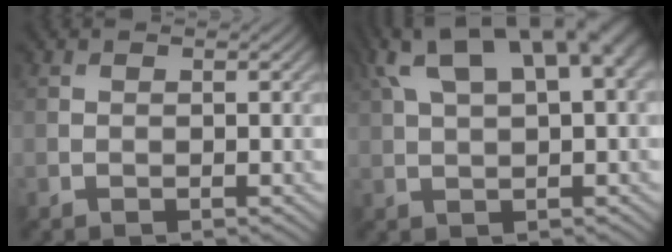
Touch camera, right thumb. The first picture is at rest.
{"total": 14.4, "force": [6.5, 6.0, 11.4], "torque": [-0.214, 0.033, 0.104]}